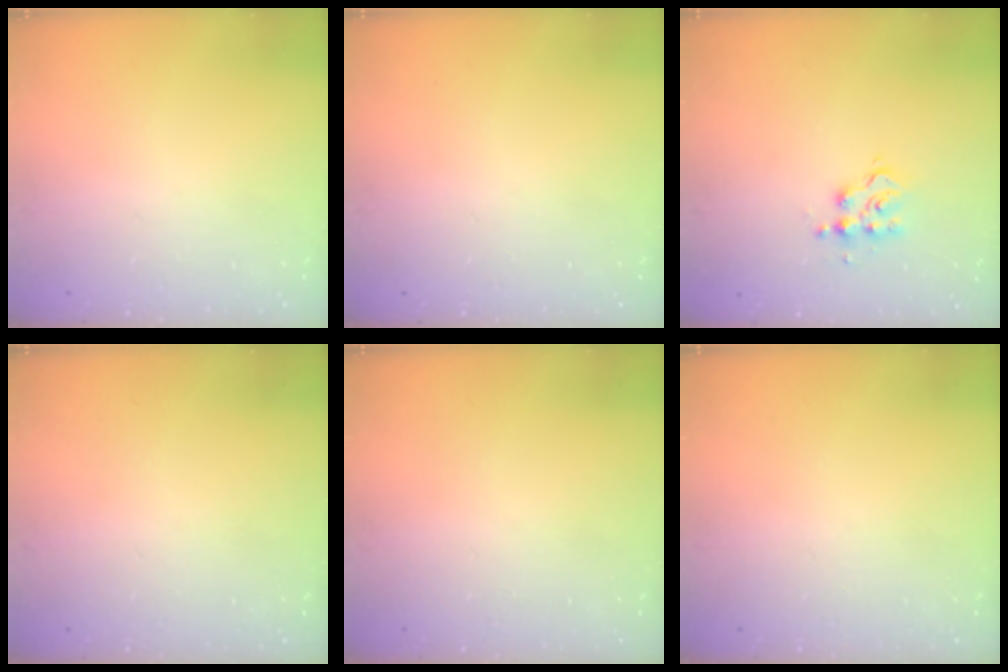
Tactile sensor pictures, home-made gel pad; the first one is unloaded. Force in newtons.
{"total": 0.0}
{"total": 5.0, "press": 5.0, "slide": 0.2}
{"total": 0.0}
{"total": 0.0}
{"total": 0.0}